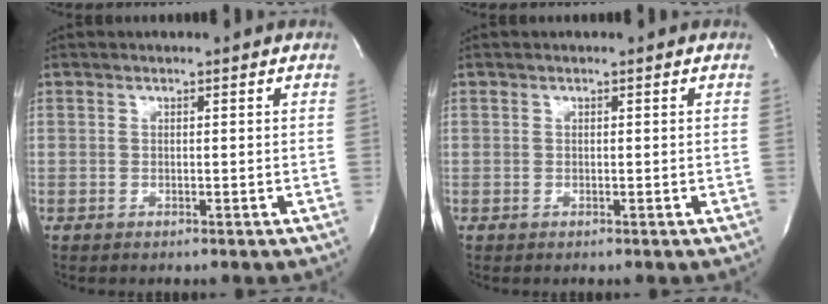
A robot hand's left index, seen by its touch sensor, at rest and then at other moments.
{"total": 0.0}